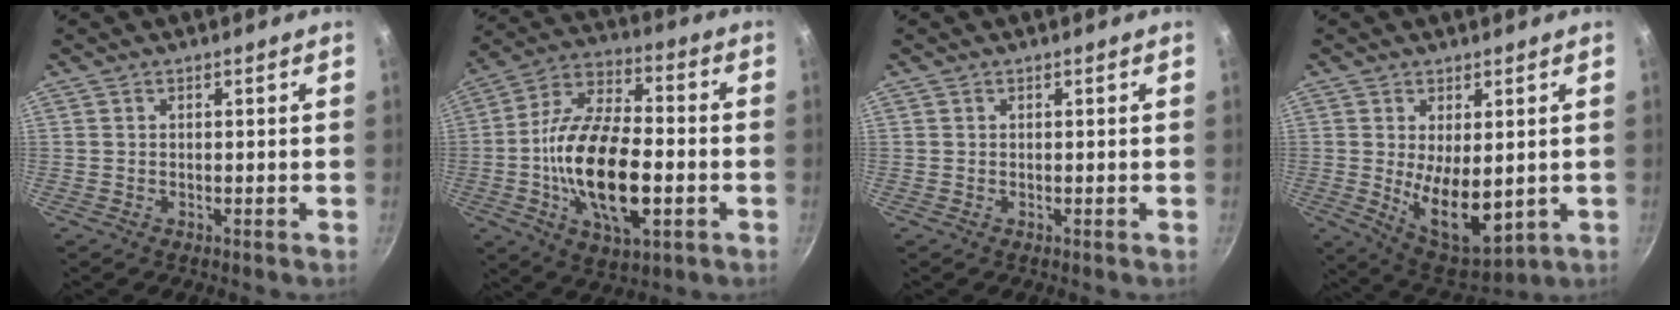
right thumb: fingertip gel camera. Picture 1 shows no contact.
{"total": 21.0, "force": [-4.1, 10.2, 17.9], "torque": [-0.320, 0.023, -0.078]}
{"total": 0.0}
{"total": 11.9, "force": [-0.3, 6.0, 10.3], "torque": [-0.138, -0.027, 0.019]}